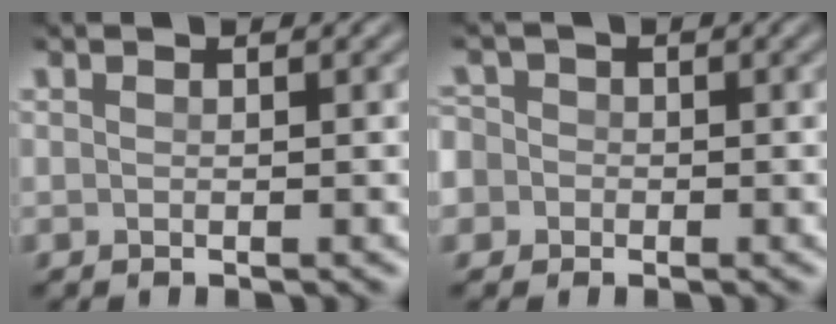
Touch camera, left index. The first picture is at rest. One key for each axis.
{"total": 4.2, "fx": -0.9, "fy": 3.9, "fz": 1.3, "tx": -0.022, "ty": 0.016, "tz": -0.048}